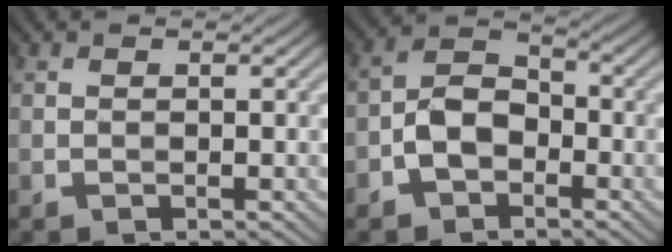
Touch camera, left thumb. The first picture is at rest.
{"total": 4.8, "force": [-2.4, 3.0, 2.9], "torque": [-0.051, 0.011, -0.052]}